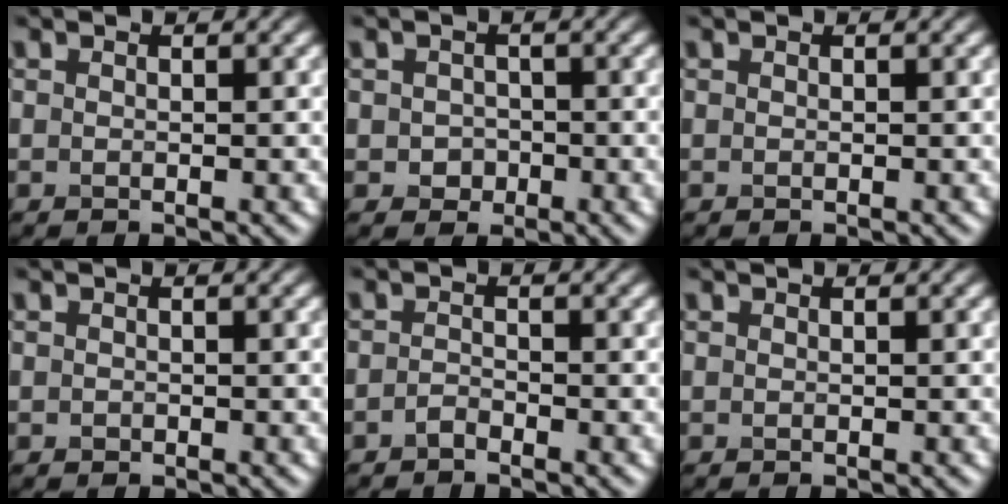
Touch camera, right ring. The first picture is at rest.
{"total": 1.5, "force": [-0.4, 1.4, 0.5], "torque": [-0.007, -0.003, -0.007]}
{"total": 0.0}
{"total": 0.0}
{"total": 0.9, "force": [-0.8, 0.1, 0.3], "torque": [-0.010, 0.002, -0.016]}
{"total": 0.0}